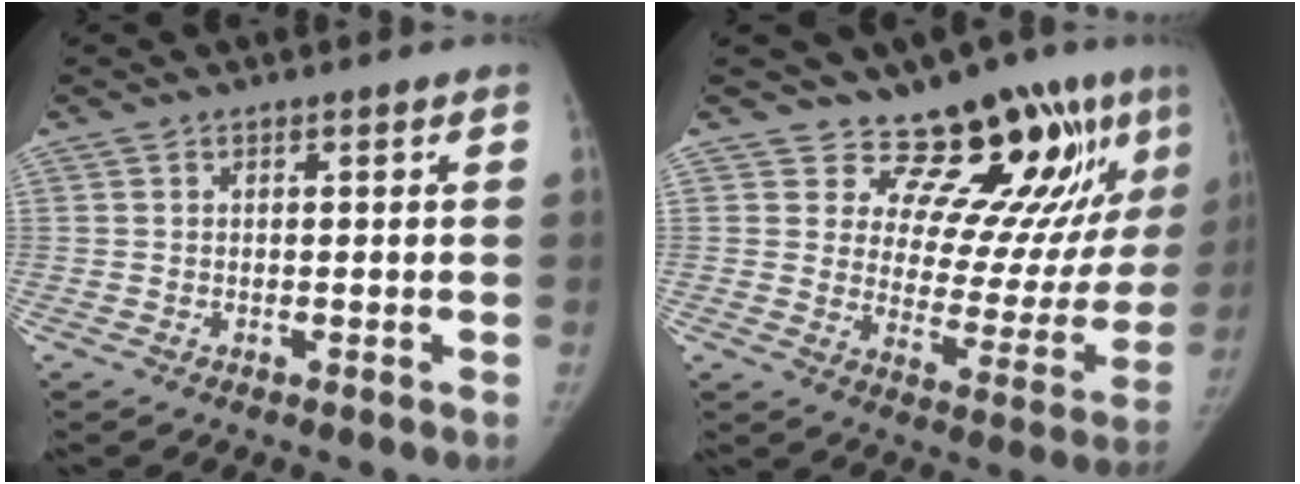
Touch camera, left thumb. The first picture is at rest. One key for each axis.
{"total": 17.9, "fx": 12.9, "fy": 6.9, "fz": 10.2, "tx": -0.075, "ty": -0.105, "tz": 0.179}